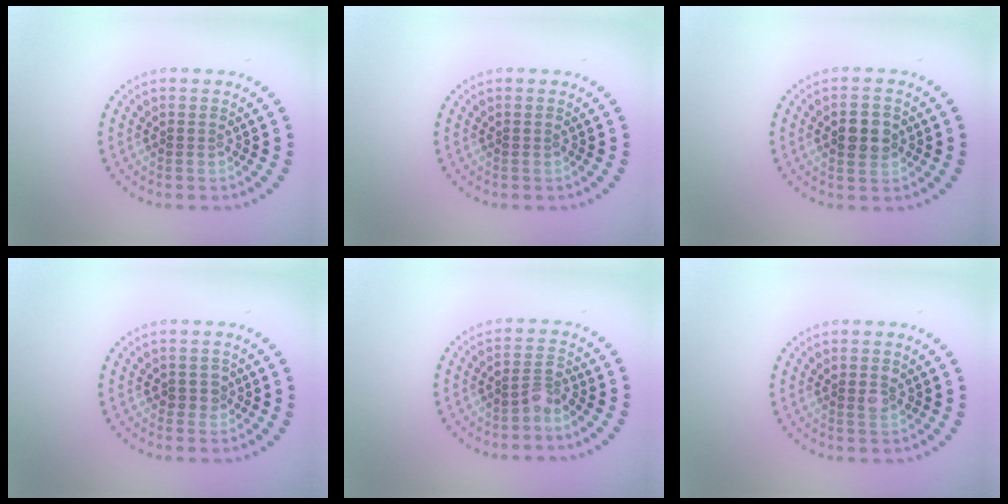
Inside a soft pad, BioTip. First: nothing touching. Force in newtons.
{"total": 0.0}
{"total": 2.9, "press": 2.8, "slide": 0.3}
{"total": 1.3, "press": 1.1, "slide": 0.5}
{"total": 1.8, "press": 1.4, "slide": 1.1}
{"total": 1.0, "press": 0.9, "slide": 0.5}